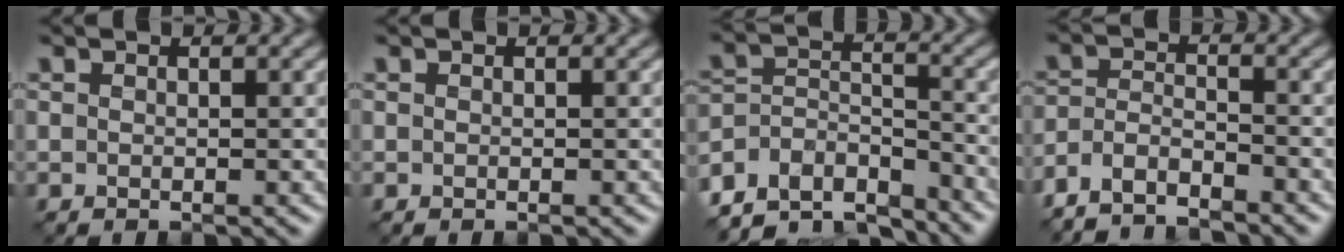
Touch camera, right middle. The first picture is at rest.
{"total": 0.0}
{"total": 8.0, "force": [-7.0, 3.2, 2.4], "torque": [-0.049, 0.003, -0.122]}
{"total": 4.1, "force": [-3.8, 0.8, 1.3], "torque": [-0.028, 0.000, -0.083]}